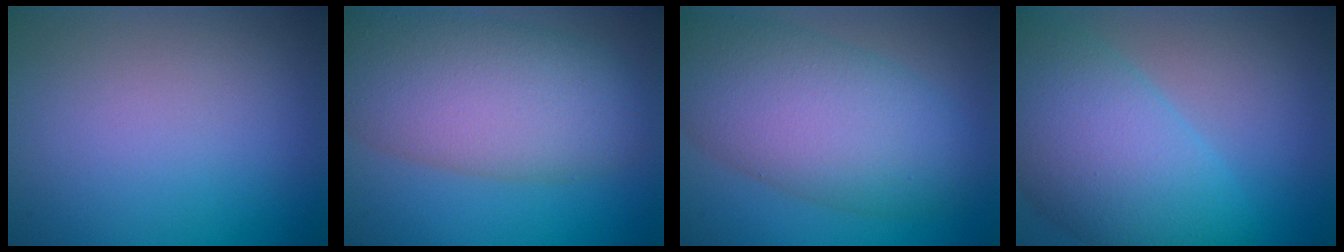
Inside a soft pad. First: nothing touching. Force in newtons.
{"total": 9.6, "press": 9.5, "slide": 0.7}
{"total": 9.6, "press": 9.6, "slide": 0.5}
{"total": 10.1, "press": 10.1, "slide": 0.3}